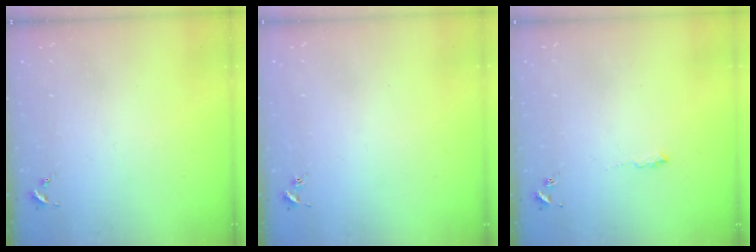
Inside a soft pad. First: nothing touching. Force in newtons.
{"total": 0.8, "press": 0.8, "slide": 0.2}
{"total": 4.6, "press": 4.5, "slide": 0.5}